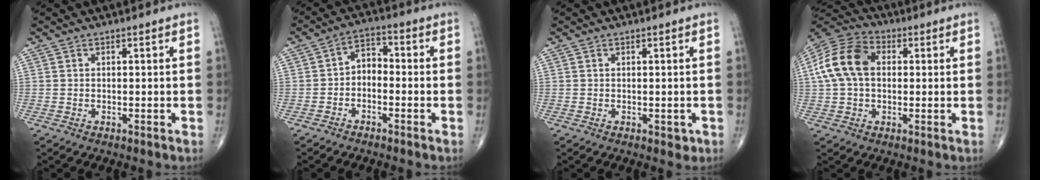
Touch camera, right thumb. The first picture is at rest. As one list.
[{"total": 4.6, "force": [-1.4, 3.2, 3.1], "torque": [-0.039, 0.031, -0.037]}, {"total": 1.2, "force": [-0.3, 0.9, 0.8], "torque": [0.001, 0.000, -0.001]}, {"total": 13.2, "force": [1.7, 9.1, 9.4], "torque": [-0.183, 0.031, 0.022]}]